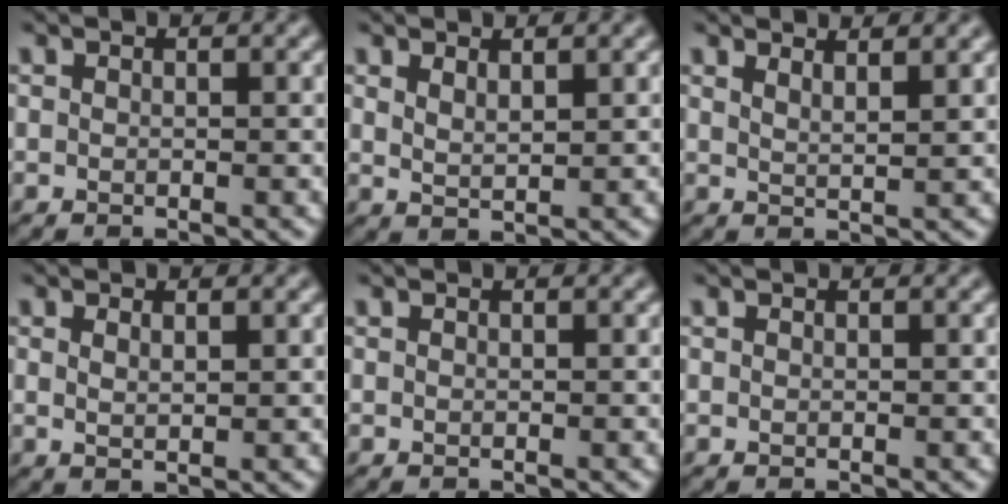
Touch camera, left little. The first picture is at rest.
{"total": 1.5, "force": [1.0, 0.4, 1.0], "torque": [-0.025, -0.003, 0.021]}
{"total": 1.9, "force": [1.6, 0.2, 1.1], "torque": [-0.013, 0.005, 0.025]}
{"total": 1.2, "force": [0.5, 0.3, 1.0], "torque": [-0.023, -0.002, 0.012]}
{"total": 0.0}
{"total": 0.0}